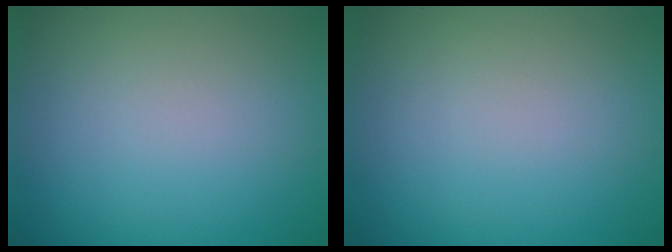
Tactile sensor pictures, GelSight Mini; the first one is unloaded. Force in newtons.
{"total": 0.0}